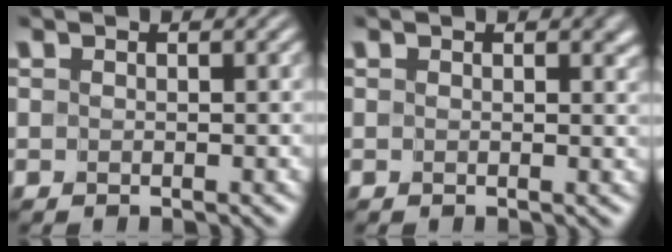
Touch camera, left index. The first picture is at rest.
{"total": 2.3, "force": [0.9, 1.3, 1.7], "torque": [-0.014, 0.000, 0.013]}